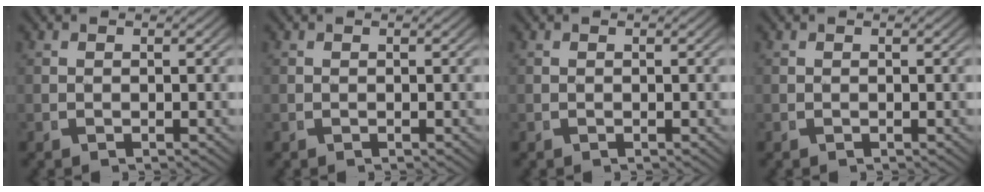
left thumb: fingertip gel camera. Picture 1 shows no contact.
{"total": 0.0}
{"total": 0.0}
{"total": 0.0}